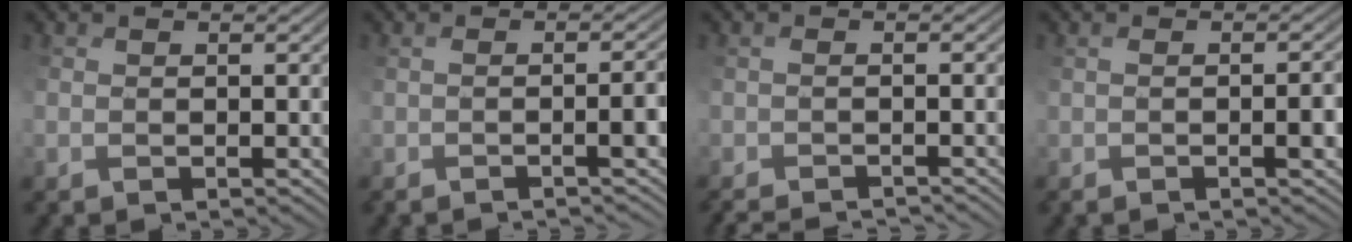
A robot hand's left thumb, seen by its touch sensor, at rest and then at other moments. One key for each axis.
{"total": 4.1, "fx": -2.1, "fy": 0.0, "fz": 3.5, "tx": -0.032, "ty": 0.005, "tz": -0.021}
{"total": 3.9, "fx": -3.6, "fy": 0.0, "fz": 1.5, "tx": -0.019, "ty": -0.001, "tz": -0.050}
{"total": 2.8, "fx": -1.4, "fy": 0.1, "fz": 2.4, "tx": -0.027, "ty": 0.003, "tz": -0.015}